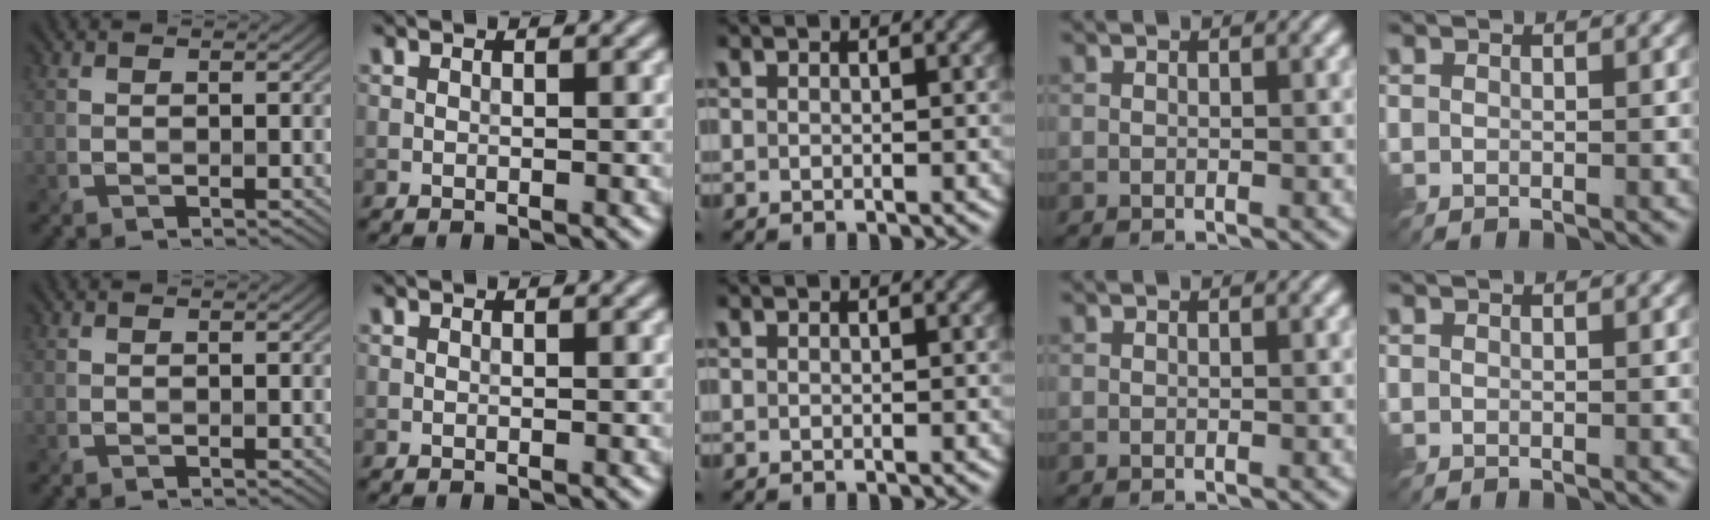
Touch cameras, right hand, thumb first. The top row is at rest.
{}